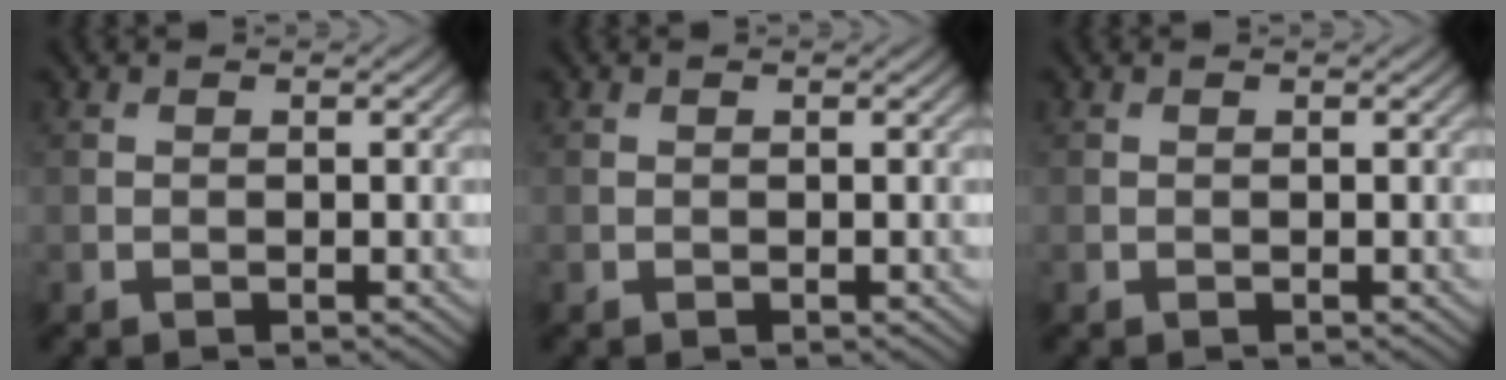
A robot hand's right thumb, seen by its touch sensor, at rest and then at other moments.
{"total": 0.0}
{"total": 0.0}